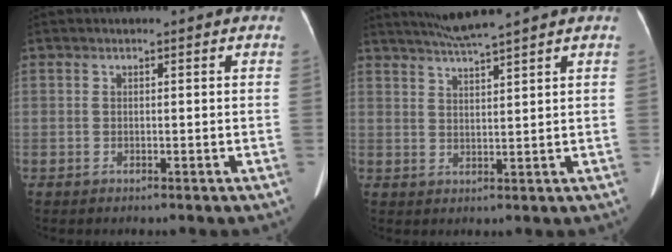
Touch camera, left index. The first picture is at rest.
{"total": 5.6, "force": [4.9, -1.3, 2.3], "torque": [-0.046, 0.010, 0.091]}